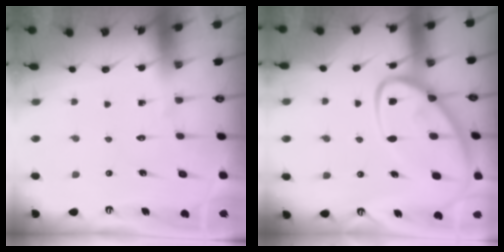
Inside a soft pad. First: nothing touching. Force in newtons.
{"total": 13.4, "press": 13.4, "slide": 1.2}